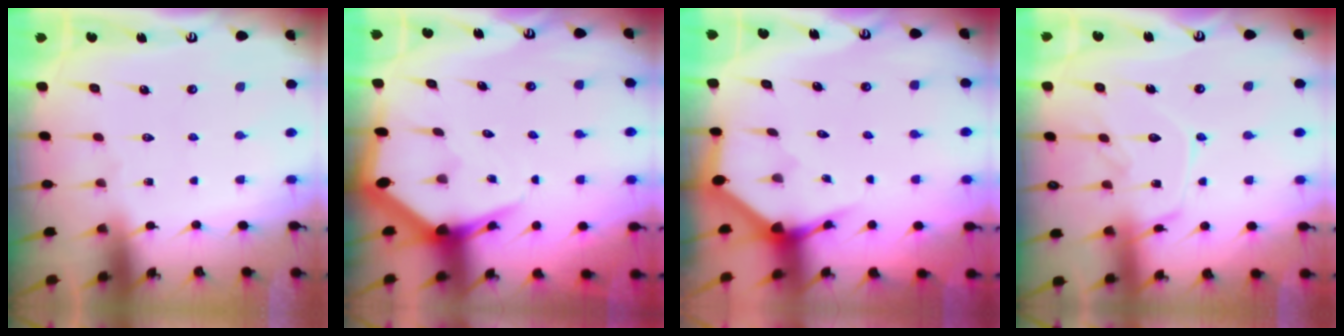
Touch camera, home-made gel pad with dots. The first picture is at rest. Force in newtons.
{"total": 5.3, "press": 5.3, "slide": 0.7}
{"total": 3.4, "press": 3.4, "slide": 0.1}
{"total": 13.0, "press": 13.0, "slide": 0.8}